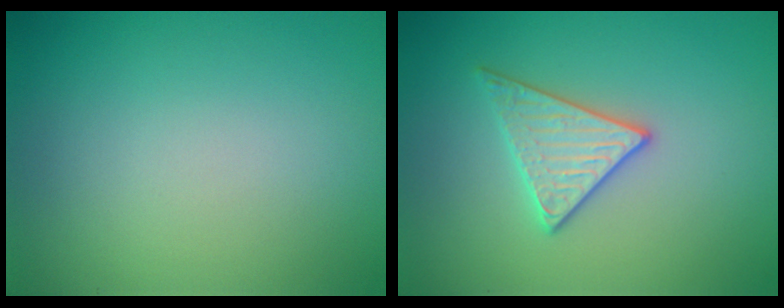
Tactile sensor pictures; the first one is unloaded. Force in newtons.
{"total": 2.9, "press": 2.9, "slide": 0.4}